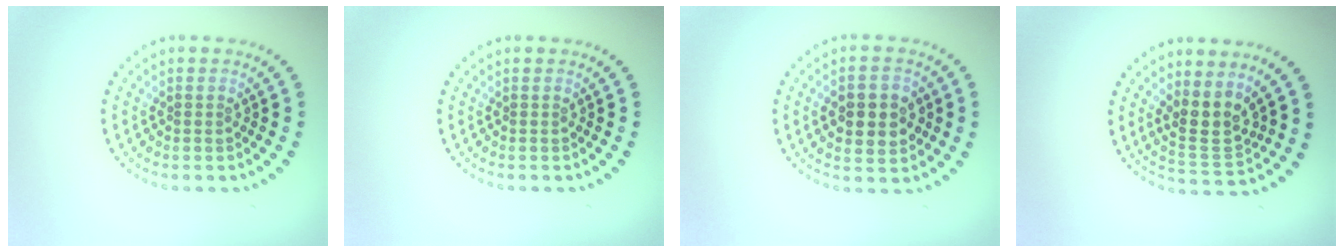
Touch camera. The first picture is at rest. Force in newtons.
{"total": 0.0}
{"total": 5.0, "press": 5.0, "slide": 0.3}
{"total": 3.3, "press": 2.9, "slide": 1.6}